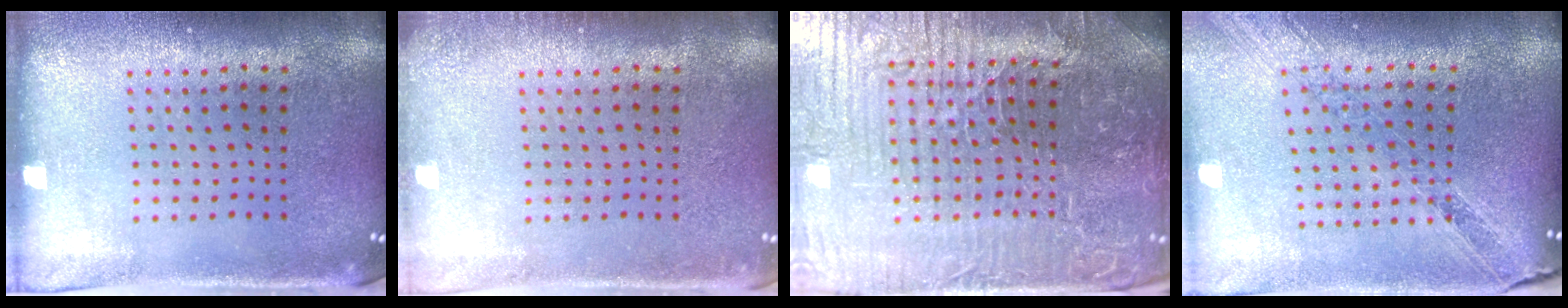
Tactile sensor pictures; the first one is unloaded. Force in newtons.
{"total": 1.1, "press": 1.0, "slide": 0.2}
{"total": 5.9, "press": 5.7, "slide": 1.8}
{"total": 1.1, "press": 1.1, "slide": 0.2}